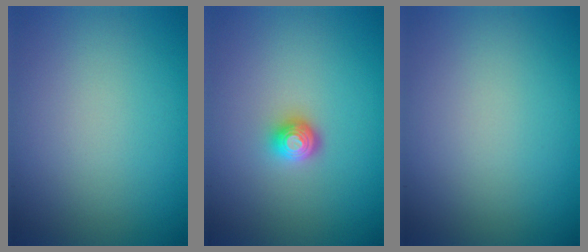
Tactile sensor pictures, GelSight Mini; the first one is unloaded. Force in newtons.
{"total": 1.9, "press": 1.4, "slide": 1.4}
{"total": 0.0}